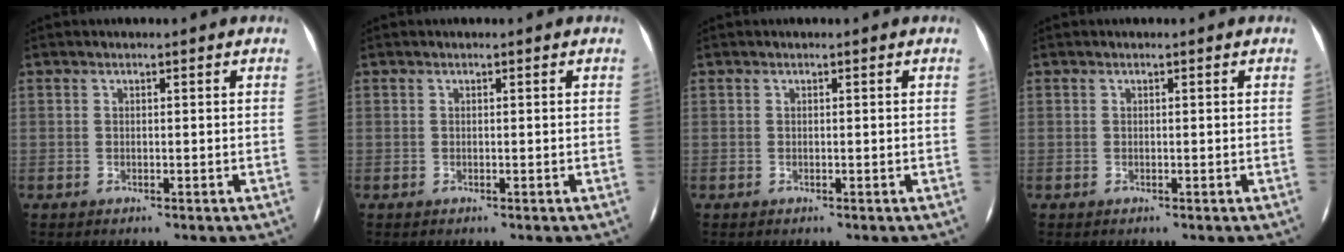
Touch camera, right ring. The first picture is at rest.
{"total": 0.0}
{"total": 0.0}
{"total": 0.0}